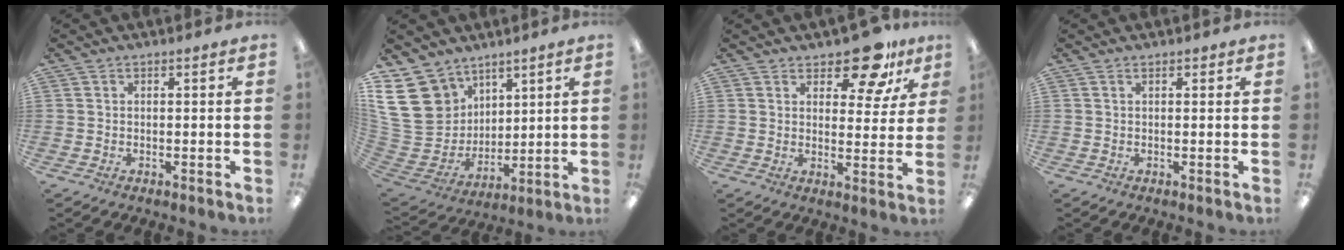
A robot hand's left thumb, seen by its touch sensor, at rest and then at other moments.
{"total": 17.3, "force": [8.0, 13.6, 7.0], "torque": [-0.172, -0.044, 0.158]}
{"total": 12.2, "force": [8.6, 5.3, 6.8], "torque": [-0.083, -0.049, 0.146]}
{"total": 0.6, "force": [0.3, 0.4, 0.2], "torque": [-0.003, 0.004, 0.005]}